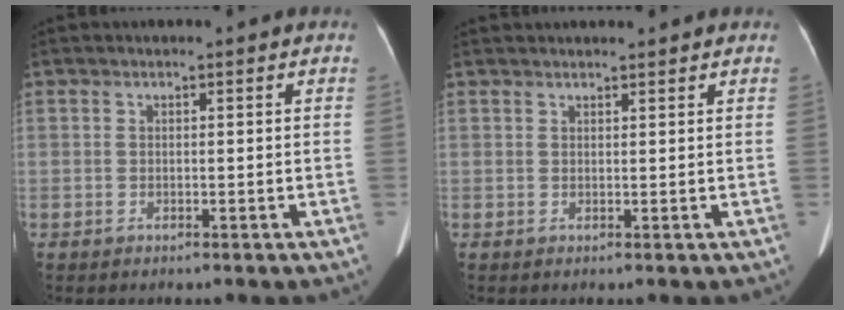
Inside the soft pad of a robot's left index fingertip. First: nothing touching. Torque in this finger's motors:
{"motor_torque": [0.51, -0.65, 0.06, 0.02]}